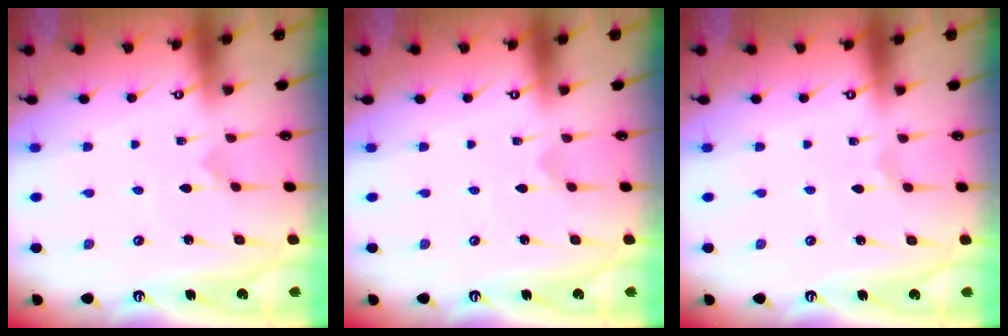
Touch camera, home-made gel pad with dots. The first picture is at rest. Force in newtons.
{"total": 0.0}
{"total": 0.8, "press": 0.7, "slide": 0.2}